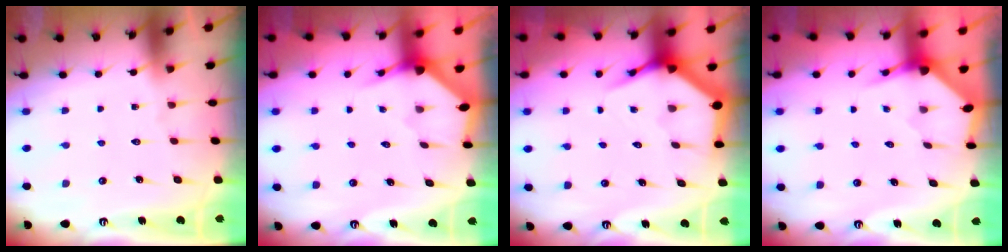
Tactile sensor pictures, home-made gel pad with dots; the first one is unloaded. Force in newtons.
{"total": 2.8, "press": 2.8, "slide": 0.2}
{"total": 4.1, "press": 4.1, "slide": 0.4}
{"total": 3.3, "press": 3.3, "slide": 0.1}